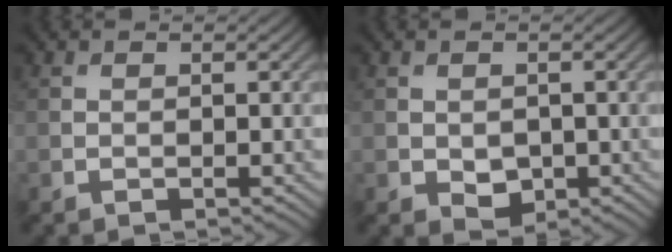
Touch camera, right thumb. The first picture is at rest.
{"total": 2.4, "force": [-0.5, 1.7, 1.6], "torque": [-0.031, -0.010, -0.004]}